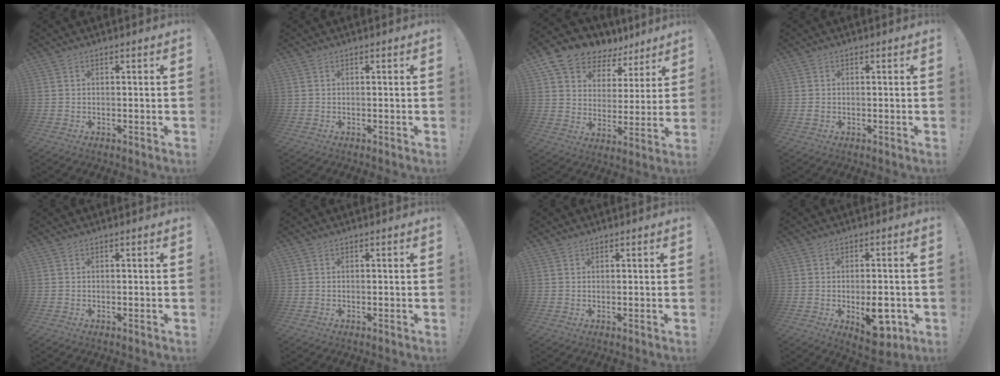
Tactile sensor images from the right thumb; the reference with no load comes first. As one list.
[{"total": 0.0}, {"total": 10.4, "force": [8.3, 6.0, 1.8], "torque": [-0.042, -0.071, 0.156]}, {"total": 0.9, "force": [0.2, 0.8, 0.3], "torque": [-0.001, 0.001, 0.001]}, {"total": 0.0}, {"total": 0.0}, {"total": 0.8, "force": [0.7, 0.4, 0.0], "torque": [0.007, -0.003, 0.013]}, {"total": 10.0, "force": [-3.1, 4.7, 8.3], "torque": [-0.113, 0.007, -0.046]}]